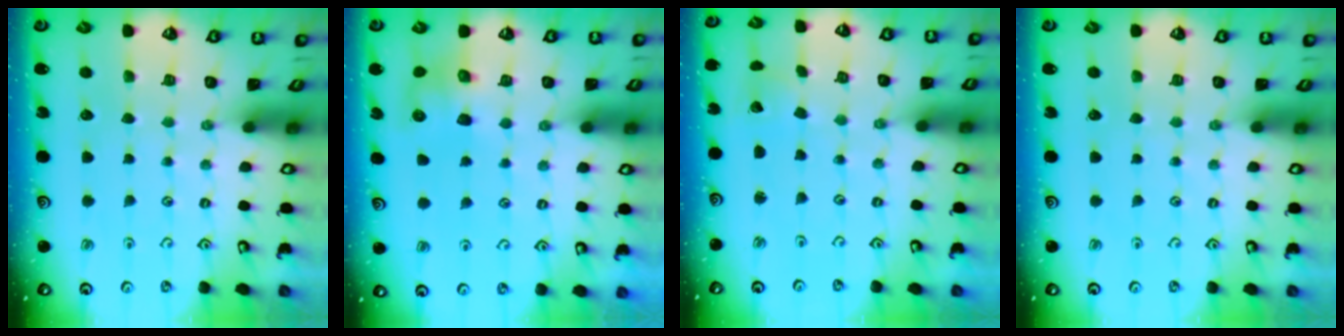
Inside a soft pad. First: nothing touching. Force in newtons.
{"total": 7.9, "press": 7.7, "slide": 1.6}
{"total": 1.9, "press": 1.9, "slide": 0.1}
{"total": 0.0}